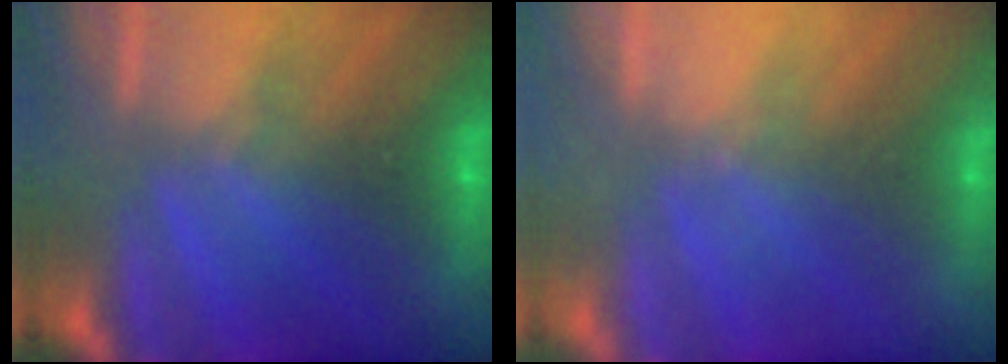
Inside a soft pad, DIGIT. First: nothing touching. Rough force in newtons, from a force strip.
{"total": 2.3}